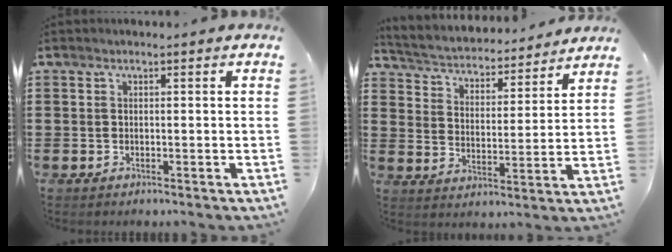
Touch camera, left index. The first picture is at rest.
{"total": 3.4, "force": [3.3, 0.3, 0.3], "torque": [-0.028, -0.031, 0.049]}